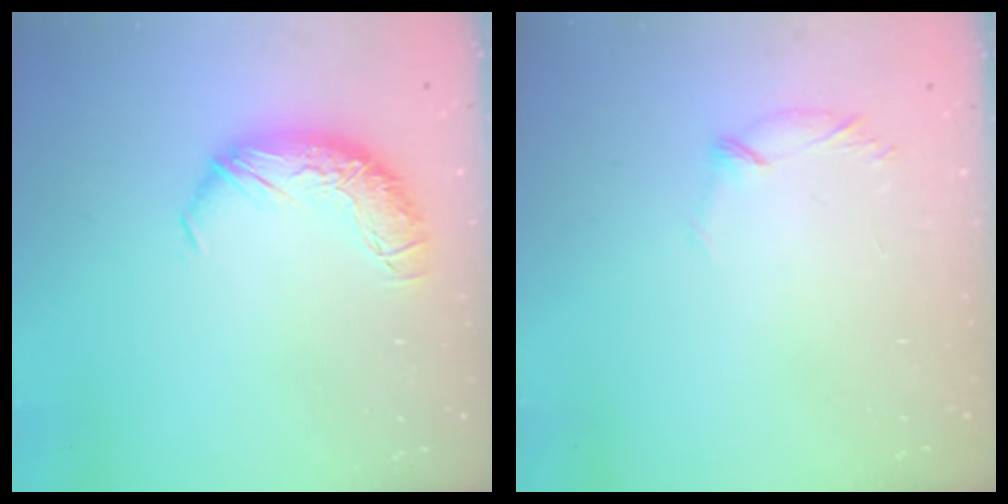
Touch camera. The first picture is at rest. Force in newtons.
{"total": 5.0, "press": 4.8, "slide": 1.4}